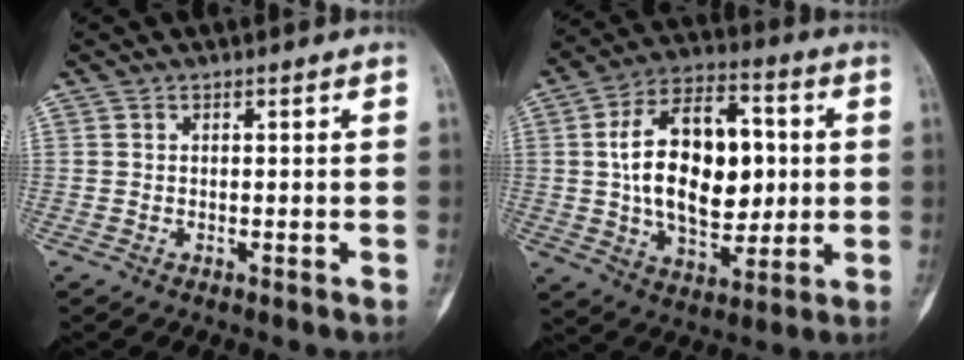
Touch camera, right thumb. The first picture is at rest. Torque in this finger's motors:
{"motor_torque": [-0.42, 2.63, 1.10, 0.34, 0.22]}